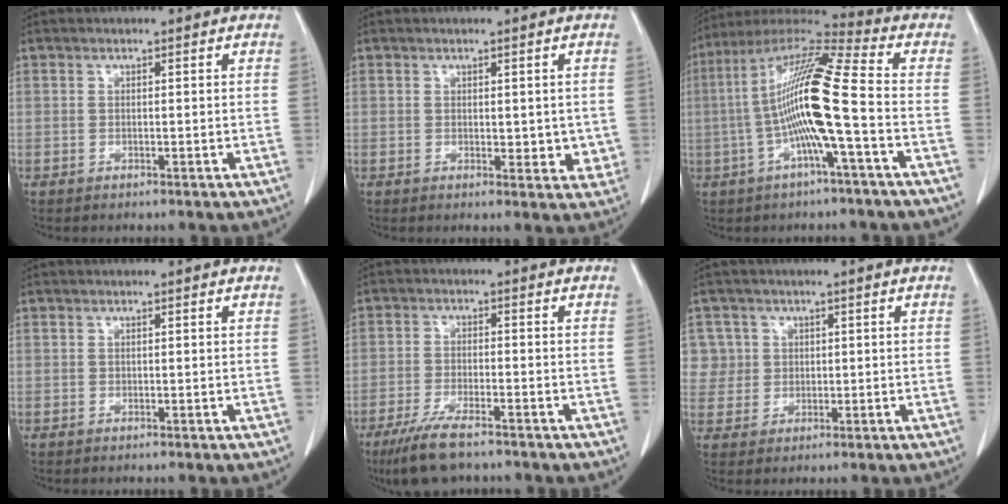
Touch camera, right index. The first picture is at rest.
{"total": 3.6, "force": [0.0, 1.9, 3.1], "torque": [-0.025, -0.006, 0.005]}
{"total": 14.8, "force": [-2.1, 0.1, 14.6], "torque": [-0.283, 0.017, -0.052]}
{"total": 0.0}
{"total": 8.1, "force": [-6.1, 1.6, 5.1], "torque": [-0.097, -0.020, -0.104]}
{"total": 5.1, "force": [1.5, 4.8, -0.2], "torque": [0.022, 0.011, 0.033]}